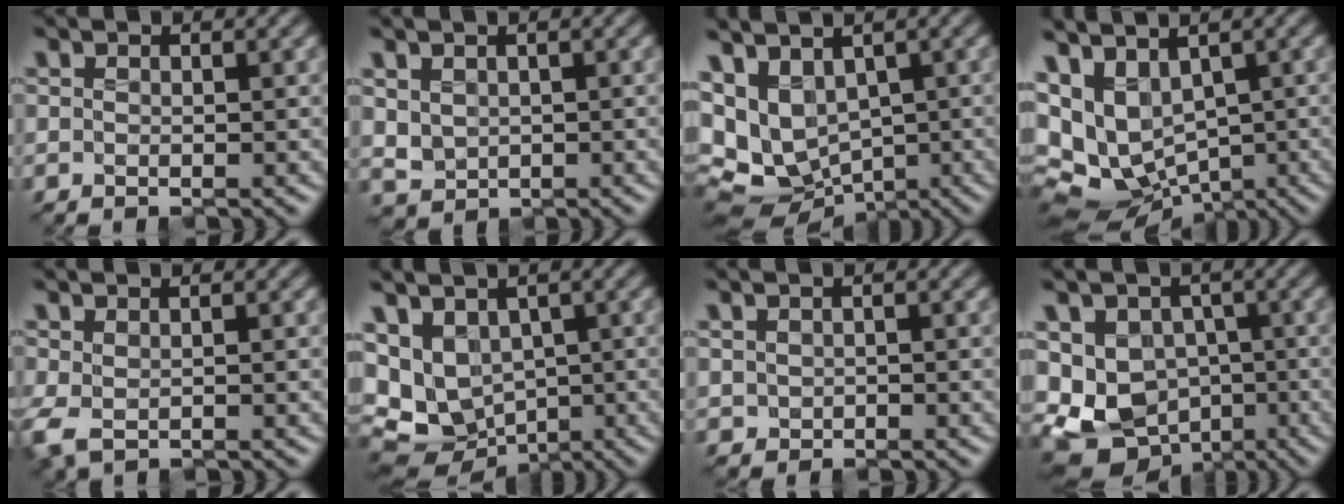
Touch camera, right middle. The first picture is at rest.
{"total": 1.8, "force": [0.5, 1.6, 0.7], "torque": [-0.027, -0.003, 0.015]}
{"total": 7.3, "force": [0.6, 5.4, 4.9], "torque": [-0.104, 0.006, 0.041]}
{"total": 8.8, "force": [0.6, 6.2, 6.2], "torque": [-0.125, 0.005, 0.045]}
{"total": 1.9, "force": [-0.1, 1.1, 1.6], "torque": [-0.051, 0.003, 0.000]}
{"total": 8.7, "force": [0.6, 7.0, 5.1], "torque": [-0.118, 0.012, 0.030]}
{"total": 0.6, "force": [0.3, 0.5, -0.1], "torque": [-0.002, 0.002, 0.009]}
{"total": 11.0, "force": [-3.1, 9.3, 5.1], "torque": [-0.099, -0.013, -0.062]}